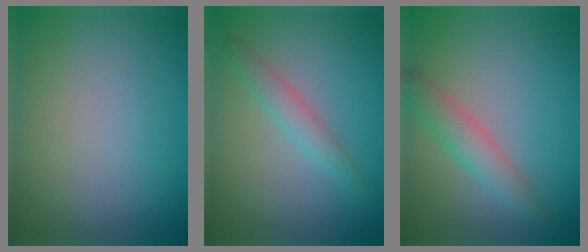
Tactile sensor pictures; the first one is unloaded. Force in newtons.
{"total": 2.0, "press": 2.0, "slide": 0.1}
{"total": 2.8, "press": 2.8, "slide": 0.1}